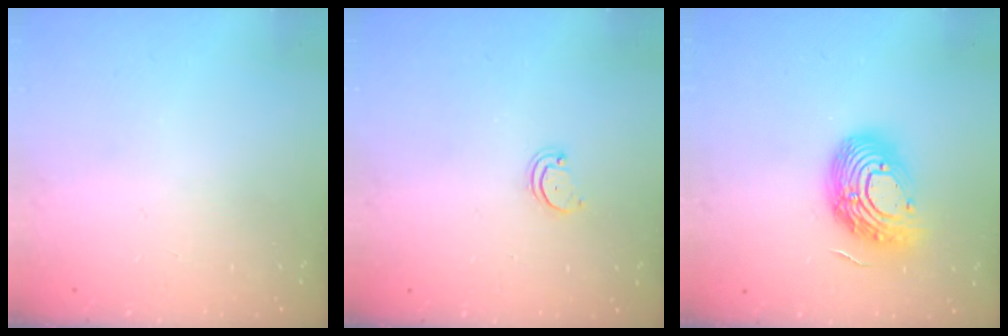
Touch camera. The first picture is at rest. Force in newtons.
{"total": 2.2, "press": 2.2, "slide": 0.2}
{"total": 15.8, "press": 15.8, "slide": 1.1}